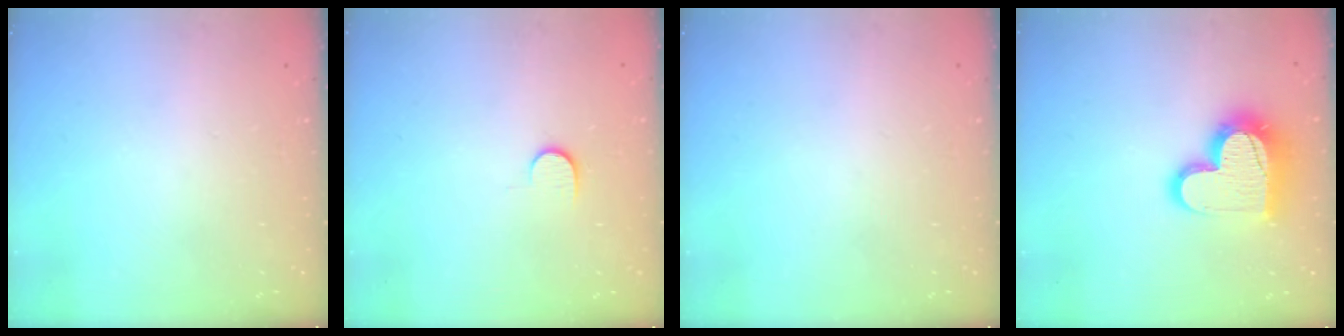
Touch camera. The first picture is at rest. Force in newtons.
{"total": 5.6, "press": 5.6, "slide": 0.6}
{"total": 0.0}
{"total": 16.7, "press": 16.7, "slide": 1.4}